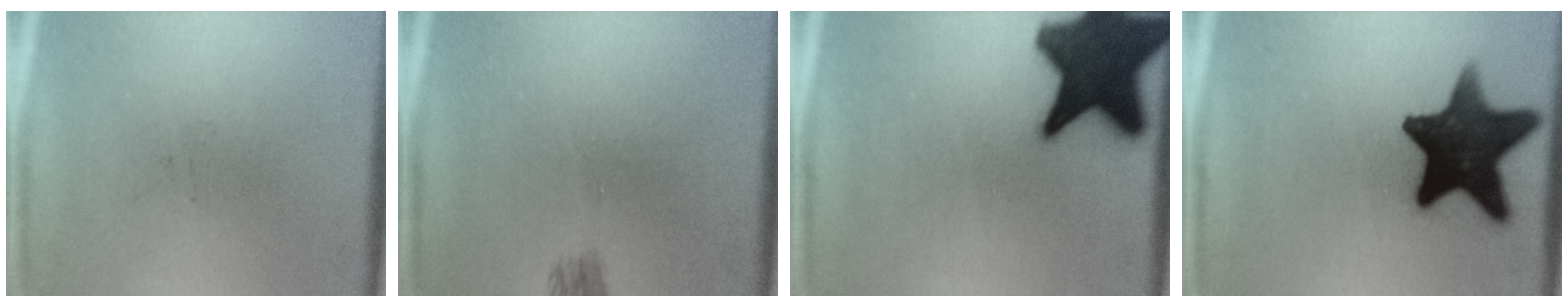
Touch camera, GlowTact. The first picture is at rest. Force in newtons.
{"total": 1.6}
{"total": 18.0}
{"total": 15.9}